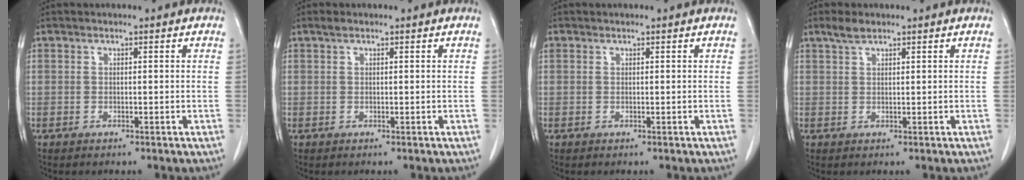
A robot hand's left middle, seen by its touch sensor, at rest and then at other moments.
{"total": 0.8, "force": [0.6, 0.2, 0.4], "torque": [-0.015, 0.009, 0.013]}
{"total": 0.6, "force": [0.4, 0.4, 0.1], "torque": [-0.005, 0.012, 0.009]}
{"total": 2.2, "force": [1.7, 0.6, 1.2], "torque": [-0.030, 0.007, 0.035]}